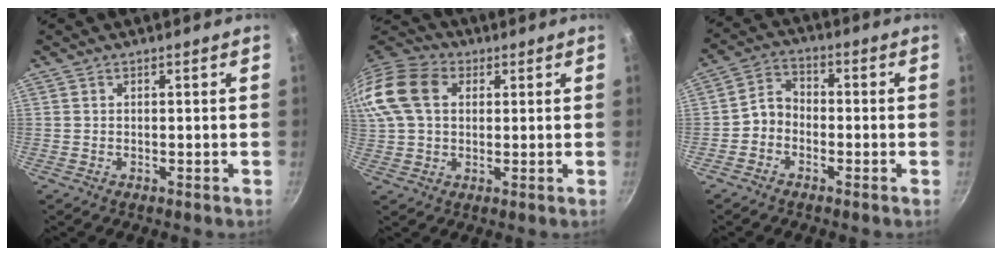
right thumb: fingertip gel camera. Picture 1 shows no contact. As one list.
[{"total": 17.4, "force": [4.2, 12.8, 11.0], "torque": [-0.237, 0.029, 0.066]}, {"total": 4.7, "force": [-1.8, 3.6, 2.4], "torque": [-0.028, 0.031, -0.047]}]